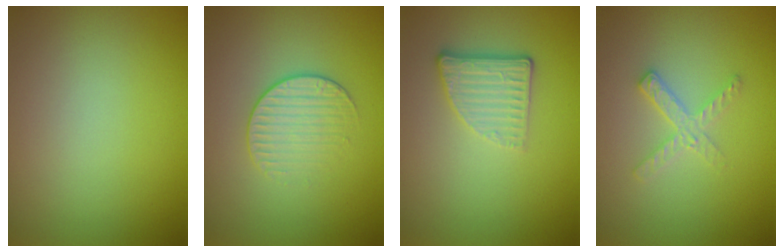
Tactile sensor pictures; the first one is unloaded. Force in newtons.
{"total": 2.0, "press": 1.4, "slide": 1.4}
{"total": 3.0, "press": 2.1, "slide": 2.1}
{"total": 2.0, "press": 2.0, "slide": 0.2}